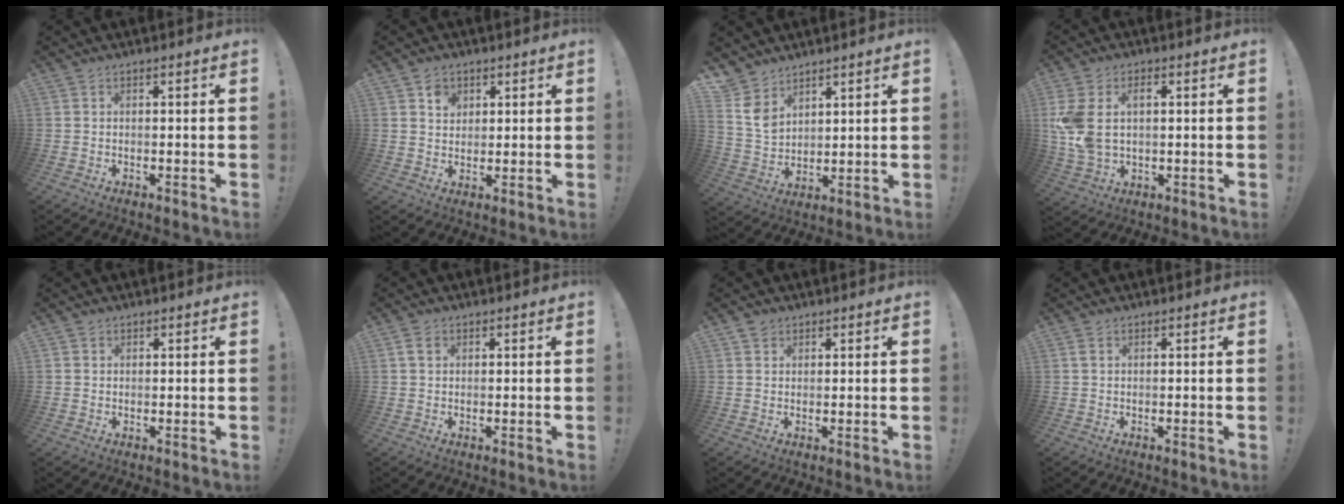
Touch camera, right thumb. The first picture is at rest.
{"total": 4.3, "force": [2.2, 3.6, 1.1], "torque": [-0.007, -0.011, 0.035]}
{"total": 8.2, "force": [5.7, 5.4, 2.3], "torque": [-0.044, -0.039, 0.117]}
{"total": 9.9, "force": [2.3, 6.4, 7.2], "torque": [-0.159, -0.006, 0.041]}
{"total": 1.3, "force": [0.6, 1.1, 0.0], "torque": [0.000, 0.001, 0.011]}
{"total": 2.5, "force": [1.1, 1.6, 1.5], "torque": [-0.028, 0.004, 0.019]}
{"total": 2.1, "force": [1.4, 1.5, 0.2], "torque": [-0.006, 0.000, 0.026]}
{"total": 0.8, "force": [0.5, 0.4, 0.6], "torque": [-0.004, -0.001, 0.007]}